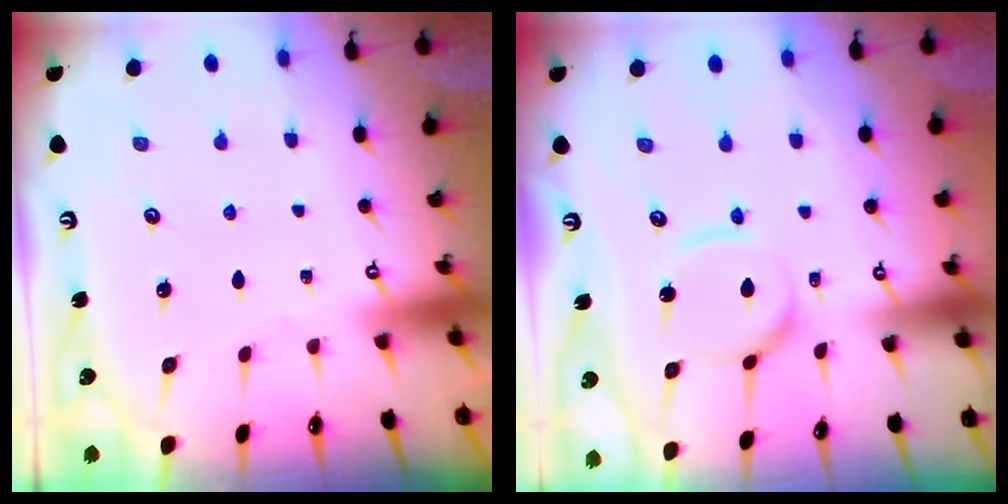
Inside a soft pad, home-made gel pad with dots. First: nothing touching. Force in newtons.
{"total": 12.4, "press": 12.3, "slide": 1.3}